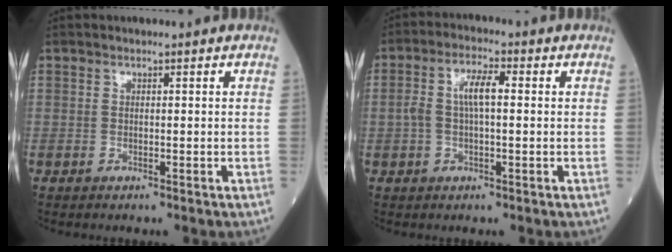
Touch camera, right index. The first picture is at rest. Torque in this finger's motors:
{"motor_torque": [0.14, 0.00, 0.11, 0.05]}